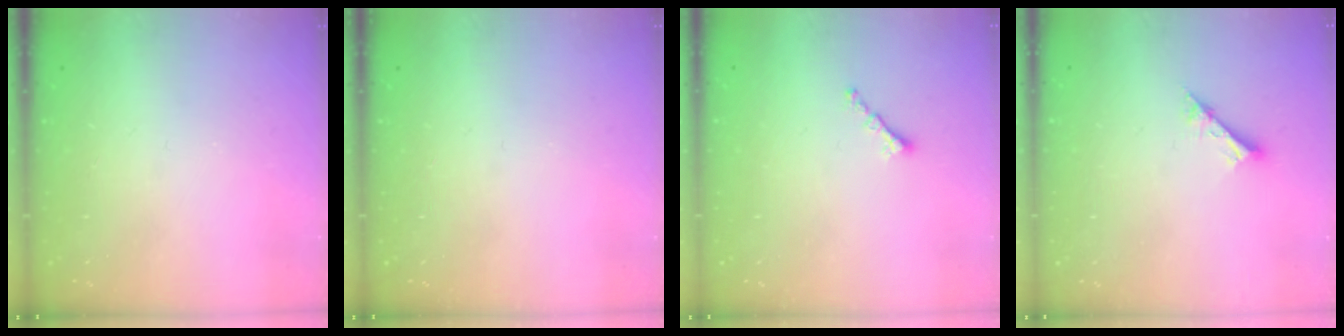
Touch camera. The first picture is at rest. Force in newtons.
{"total": 0.0}
{"total": 0.7, "press": 0.6, "slide": 0.4}
{"total": 2.6, "press": 2.6, "slide": 0.2}